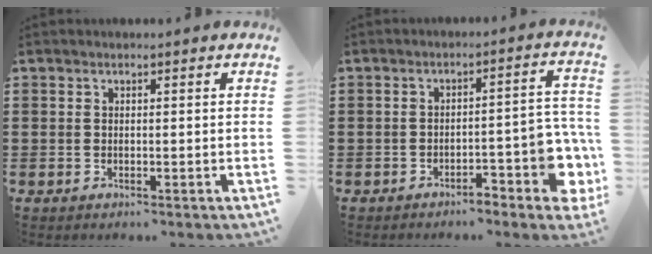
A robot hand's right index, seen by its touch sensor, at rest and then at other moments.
{"total": 5.1, "force": [-3.1, 1.5, 3.7], "torque": [-0.047, -0.007, -0.059]}